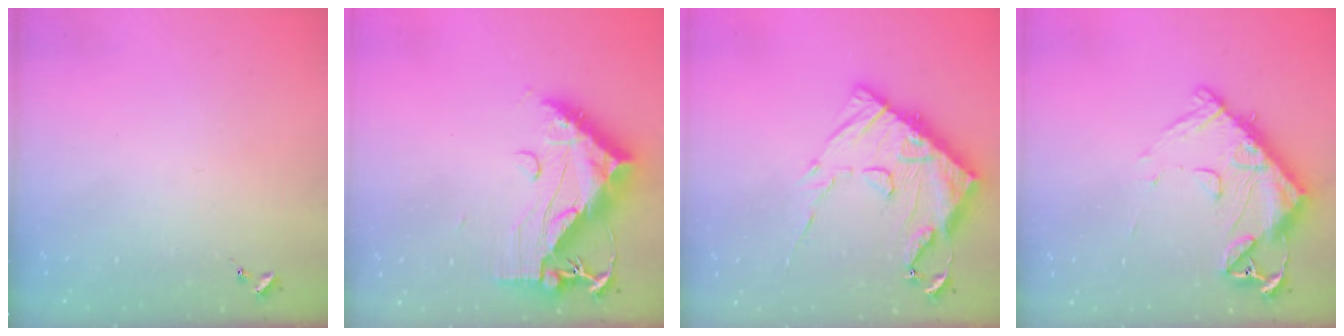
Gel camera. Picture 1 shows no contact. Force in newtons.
{"total": 17.0, "press": 17.0, "slide": 1.4}
{"total": 20.8, "press": 20.7, "slide": 2.0}
{"total": 15.0, "press": 14.9, "slide": 1.6}